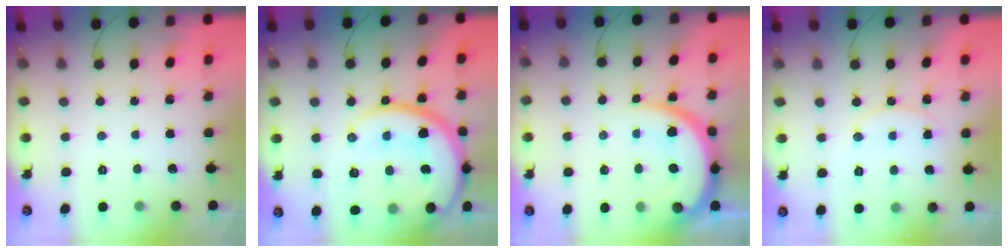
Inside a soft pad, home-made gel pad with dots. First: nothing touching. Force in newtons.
{"total": 23.0, "press": 23.0, "slide": 1.6}
{"total": 12.9, "press": 12.8, "slide": 1.2}
{"total": 9.1, "press": 9.1, "slide": 0.6}